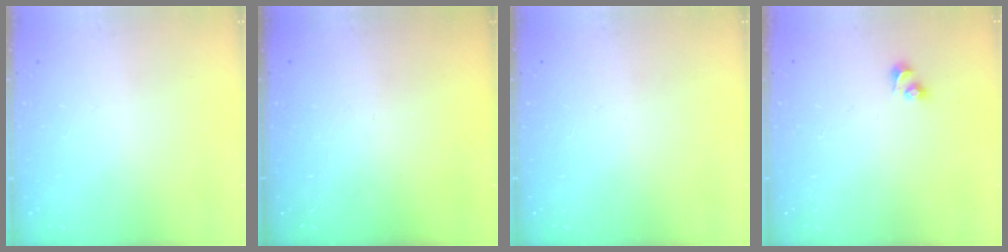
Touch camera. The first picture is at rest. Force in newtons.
{"total": 0.0}
{"total": 0.0}
{"total": 2.7, "press": 2.5, "slide": 1.2}